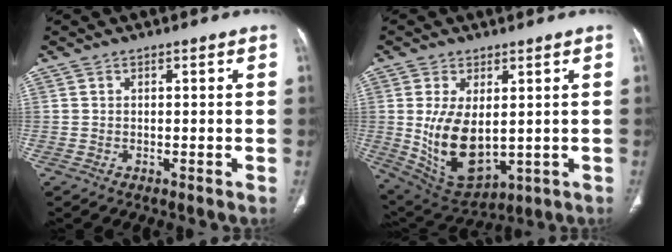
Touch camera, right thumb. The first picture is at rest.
{"total": 13.2, "force": [0.2, 7.3, 10.9], "torque": [-0.190, -0.015, 0.034]}